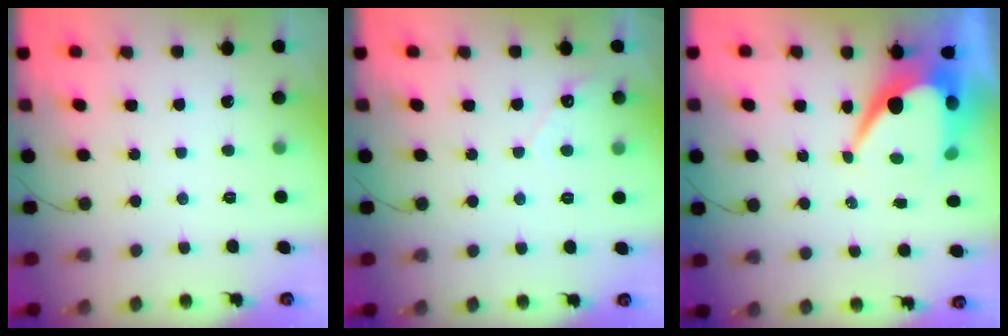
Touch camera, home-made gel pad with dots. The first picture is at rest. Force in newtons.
{"total": 2.7, "press": 2.7, "slide": 0.2}
{"total": 11.2, "press": 11.1, "slide": 1.0}